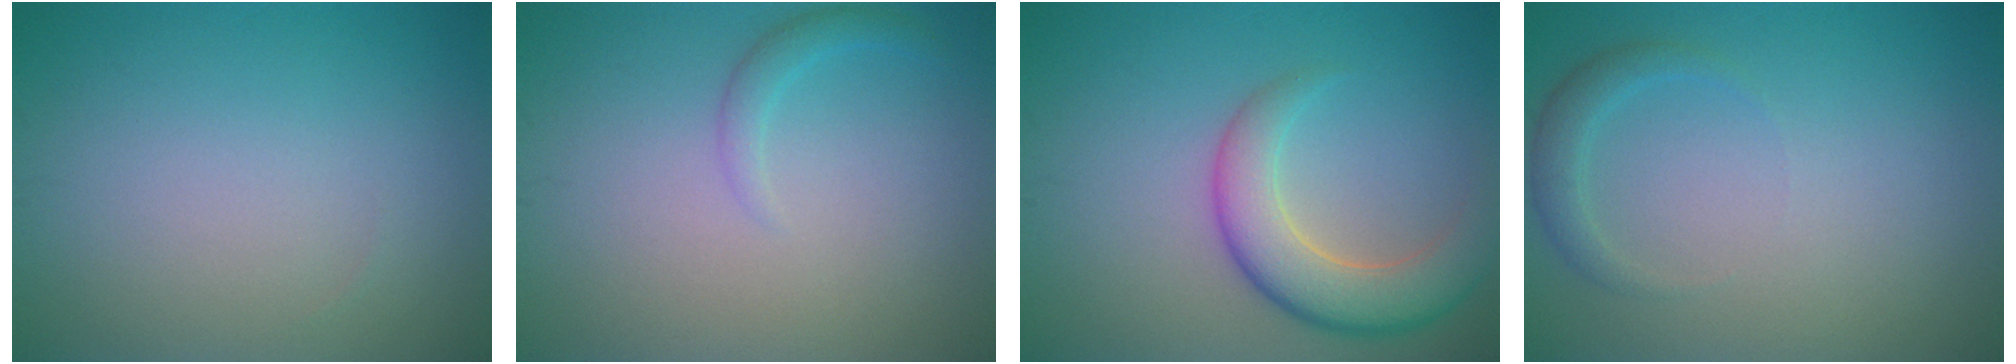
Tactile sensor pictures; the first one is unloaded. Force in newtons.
{"total": 1.4, "press": 1.4, "slide": 0.1}
{"total": 5.6, "press": 5.6, "slide": 0.3}
{"total": 1.7, "press": 1.7, "slide": 0.1}